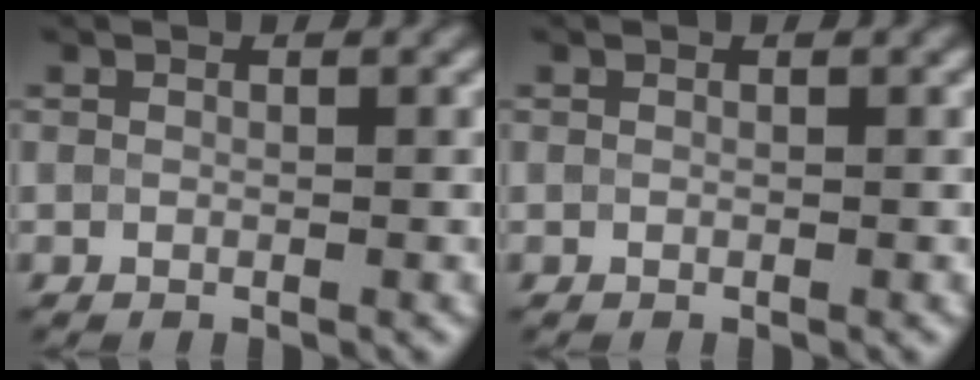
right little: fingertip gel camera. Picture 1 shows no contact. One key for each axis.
{"total": 0.0}